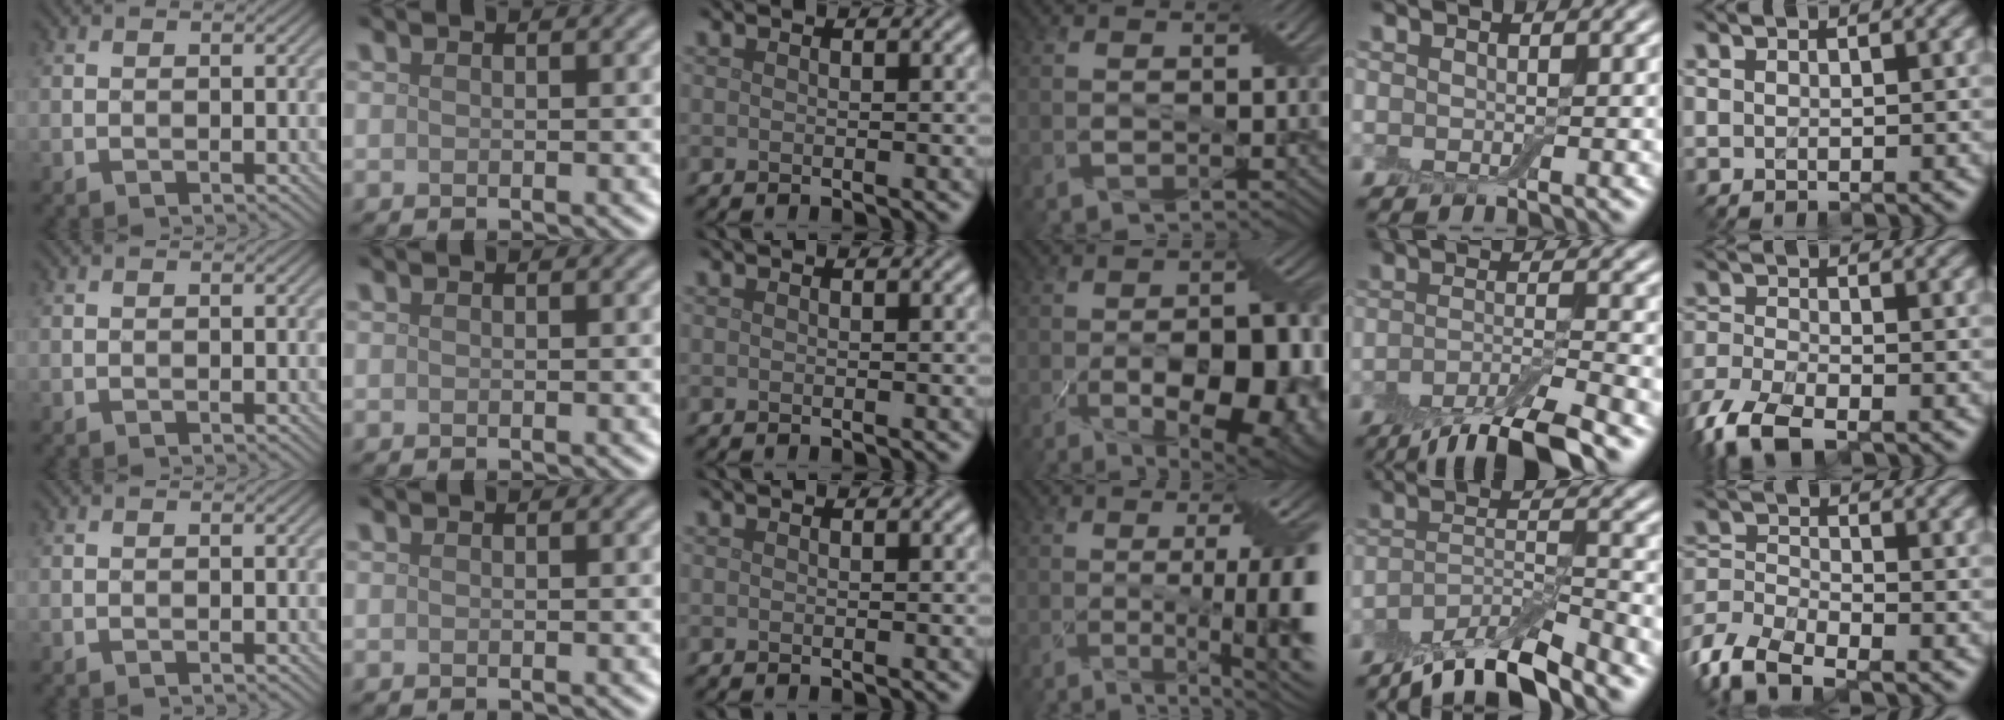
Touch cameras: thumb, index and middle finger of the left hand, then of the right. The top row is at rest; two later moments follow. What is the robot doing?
{"motion": "insert", "object": "drawer"}